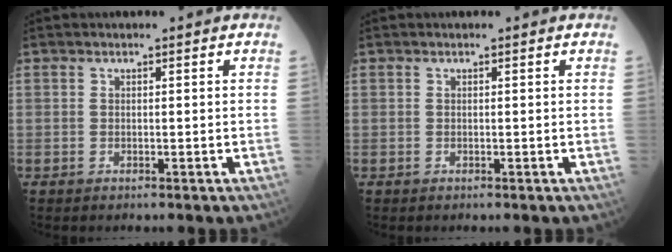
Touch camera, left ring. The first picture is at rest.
{"total": 0.0}